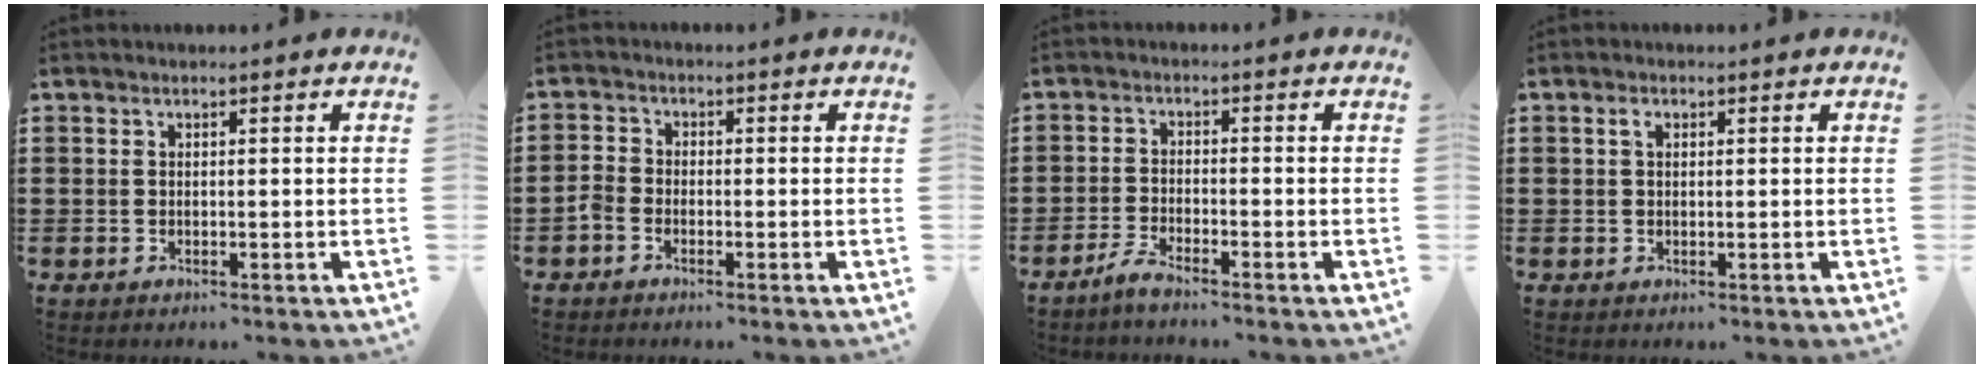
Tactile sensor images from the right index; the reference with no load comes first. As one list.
[{"total": 1.9, "force": [-1.4, 1.0, 0.7], "torque": [-0.024, 0.002, -0.030]}, {"total": 2.5, "force": [-2.3, -0.1, 1.0], "torque": [-0.034, -0.003, -0.049]}, {"total": 1.0, "force": [0.3, 0.7, 0.7], "torque": [-0.016, 0.004, 0.005]}]